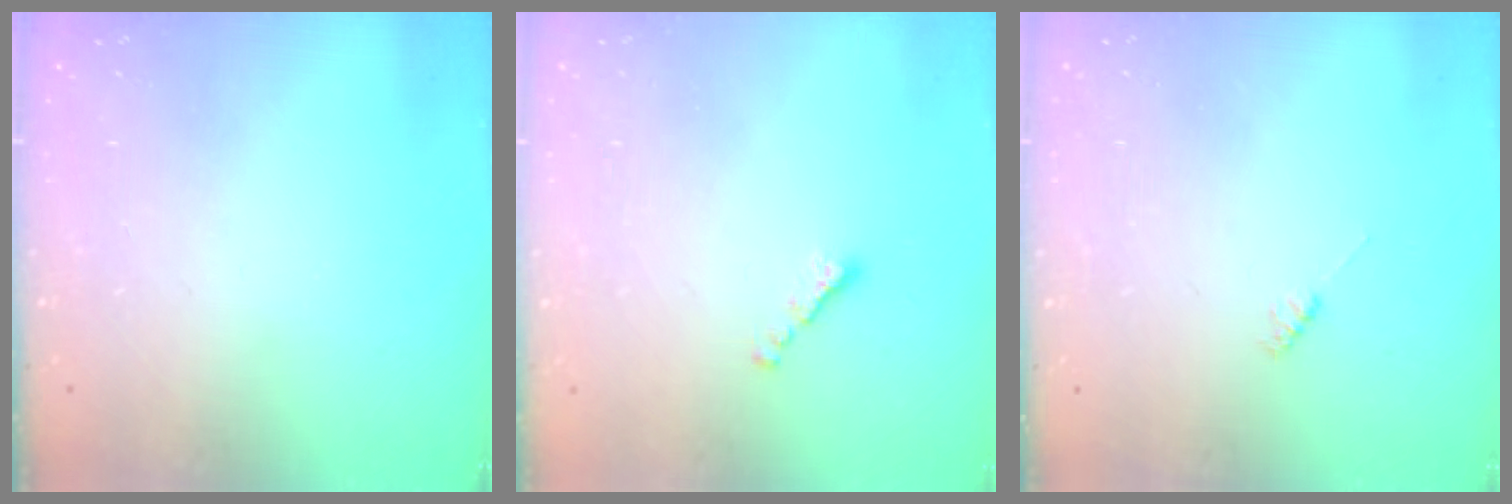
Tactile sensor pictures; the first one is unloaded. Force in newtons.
{"total": 1.5, "press": 1.4, "slide": 0.5}
{"total": 2.3, "press": 2.3, "slide": 0.3}